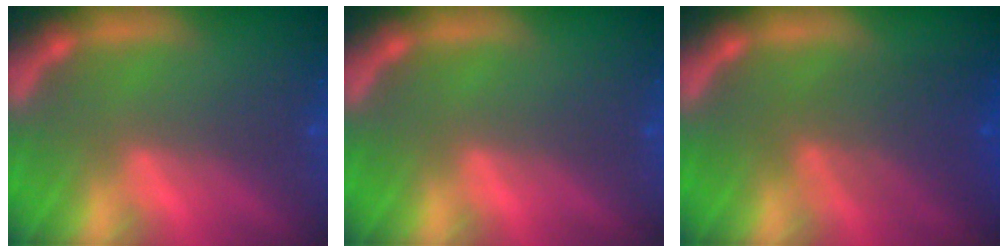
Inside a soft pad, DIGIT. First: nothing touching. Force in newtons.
{"total": 0.0}
{"total": 5.0}